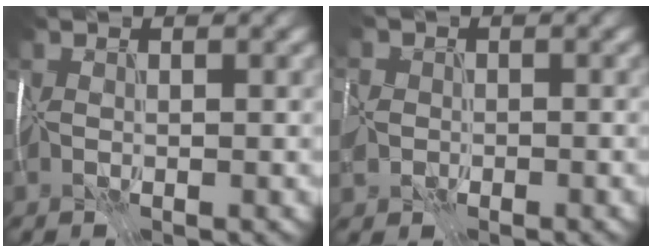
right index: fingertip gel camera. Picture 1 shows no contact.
{"total": 3.8, "force": [-1.3, 3.4, 1.3], "torque": [-0.034, 0.006, -0.042]}